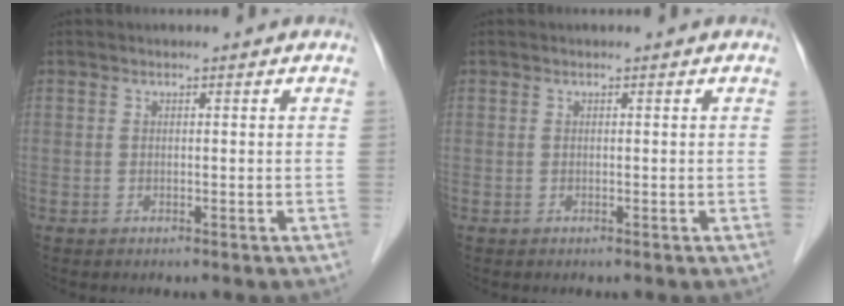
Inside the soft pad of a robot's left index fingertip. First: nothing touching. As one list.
[{"total": 0.0}]